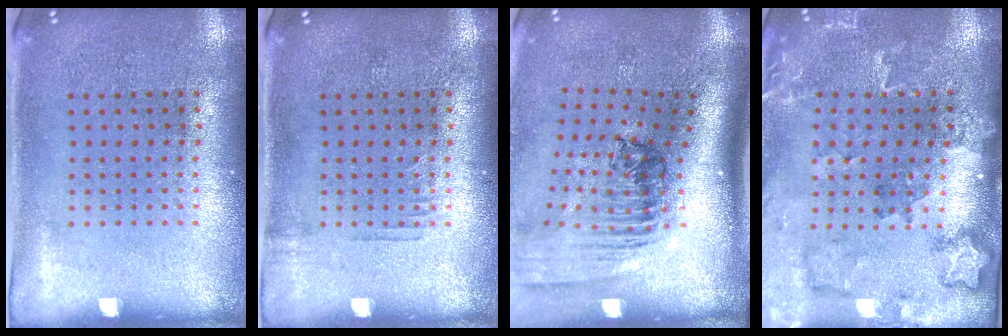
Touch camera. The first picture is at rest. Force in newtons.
{"total": 0.6, "press": 0.6, "slide": 0.2}
{"total": 2.5, "press": 1.8, "slide": 1.8}
{"total": 1.8, "press": 1.8, "slide": 0.3}